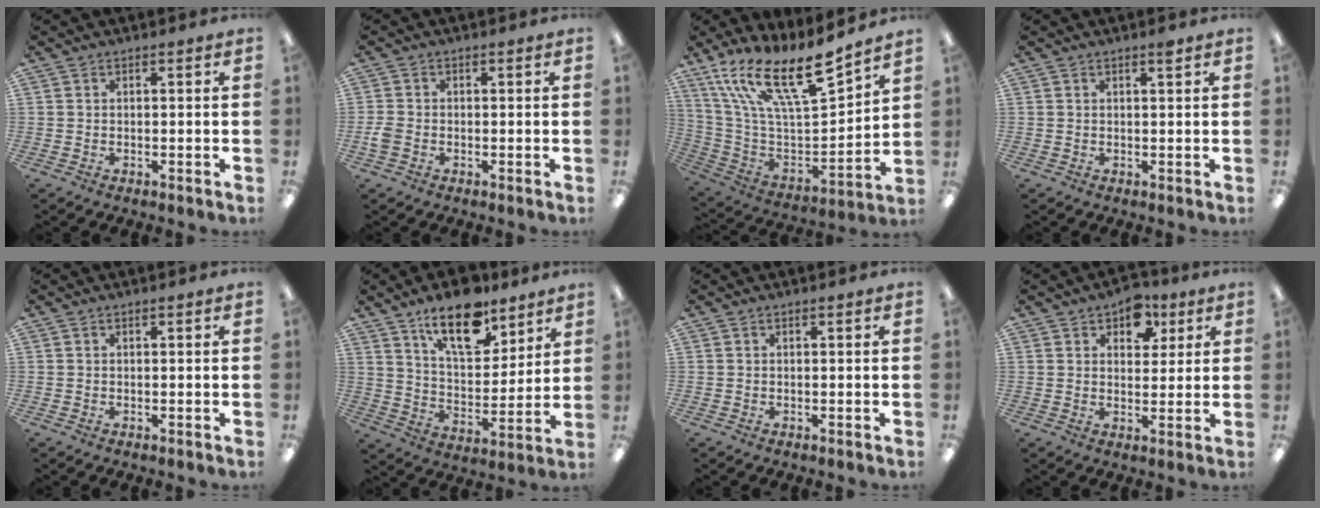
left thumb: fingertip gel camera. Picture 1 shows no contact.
{"total": 2.6, "force": [-0.8, 1.9, 1.7], "torque": [-0.035, 0.003, -0.015]}
{"total": 20.3, "force": [14.0, 6.2, 13.4], "torque": [-0.242, -0.097, 0.245]}
{"total": 1.5, "force": [1.1, 0.1, 1.0], "torque": [-0.014, -0.003, 0.016]}
{"total": 0.0}
{"total": 16.9, "force": [11.8, 7.4, 9.5], "torque": [-0.150, -0.063, 0.204]}
{"total": 0.0}
{"total": 8.2, "force": [5.0, 5.4, 3.5], "torque": [-0.033, -0.019, 0.083]}